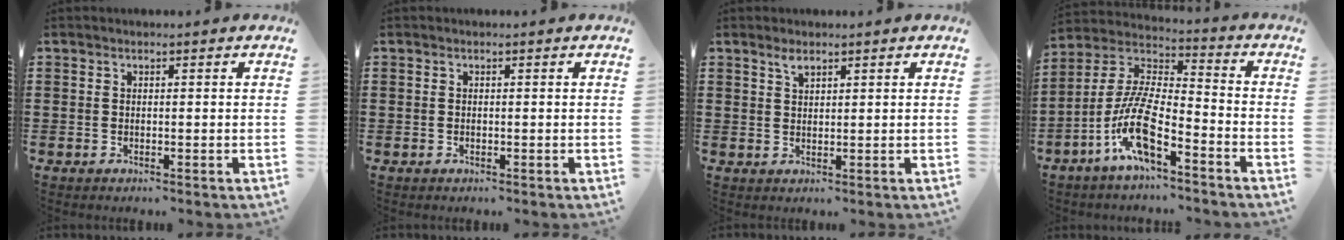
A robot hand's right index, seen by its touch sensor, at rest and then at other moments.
{"total": 0.0}
{"total": 1.7, "force": [1.3, 0.6, 0.9], "torque": [-0.022, 0.001, 0.025]}
{"total": 11.1, "force": [-6.4, 2.8, 8.6], "torque": [-0.204, -0.016, -0.129]}